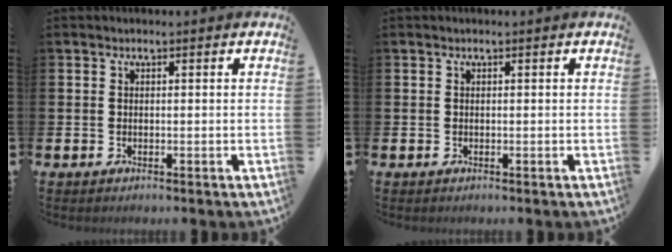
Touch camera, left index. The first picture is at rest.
{"total": 0.0}